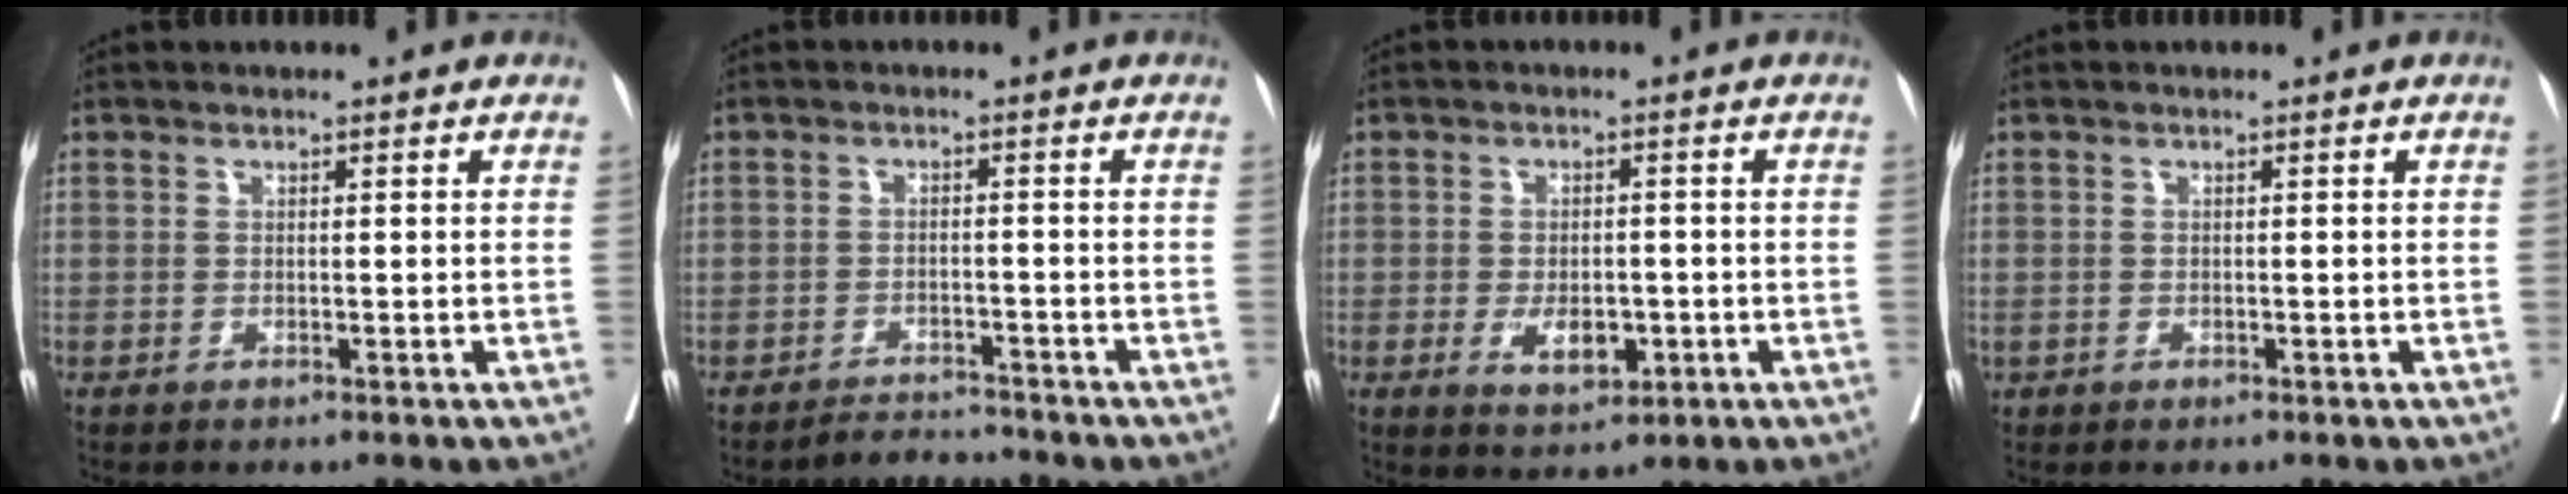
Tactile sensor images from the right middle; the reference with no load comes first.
{"total": 2.5, "force": [-2.4, 0.5, -0.8], "torque": [0.017, -0.005, -0.038]}
{"total": 5.3, "force": [-1.6, 3.2, 3.9], "torque": [-0.056, -0.001, -0.015]}
{"total": 0.0}